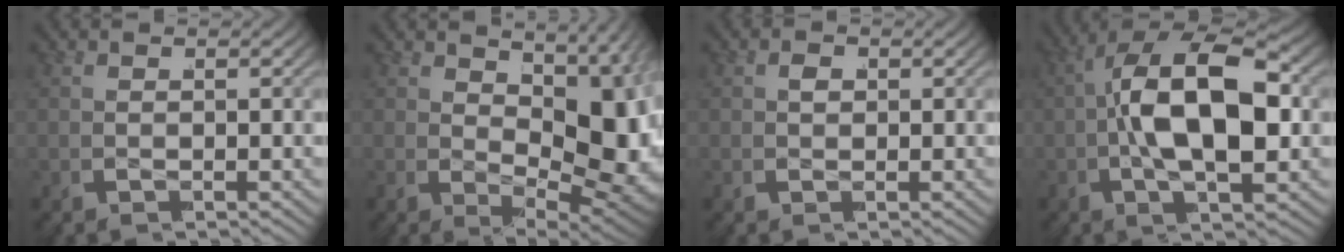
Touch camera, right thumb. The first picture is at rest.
{"total": 12.2, "force": [-0.7, 6.1, 10.5], "torque": [-0.169, -0.029, 0.013]}
{"total": 0.7, "force": [-0.1, 0.6, 0.4], "torque": [-0.005, -0.003, 0.000]}
{"total": 14.3, "force": [-0.1, 7.7, 12.0], "torque": [-0.229, -0.010, -0.005]}